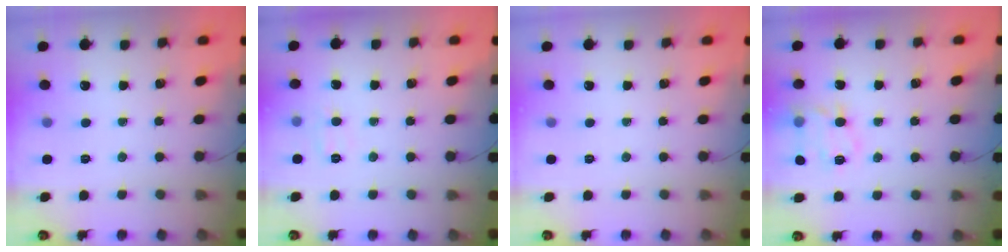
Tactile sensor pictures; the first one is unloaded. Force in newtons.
{"total": 5.7, "press": 5.5, "slide": 1.4}
{"total": 0.0}
{"total": 14.6, "press": 14.6, "slide": 0.9}